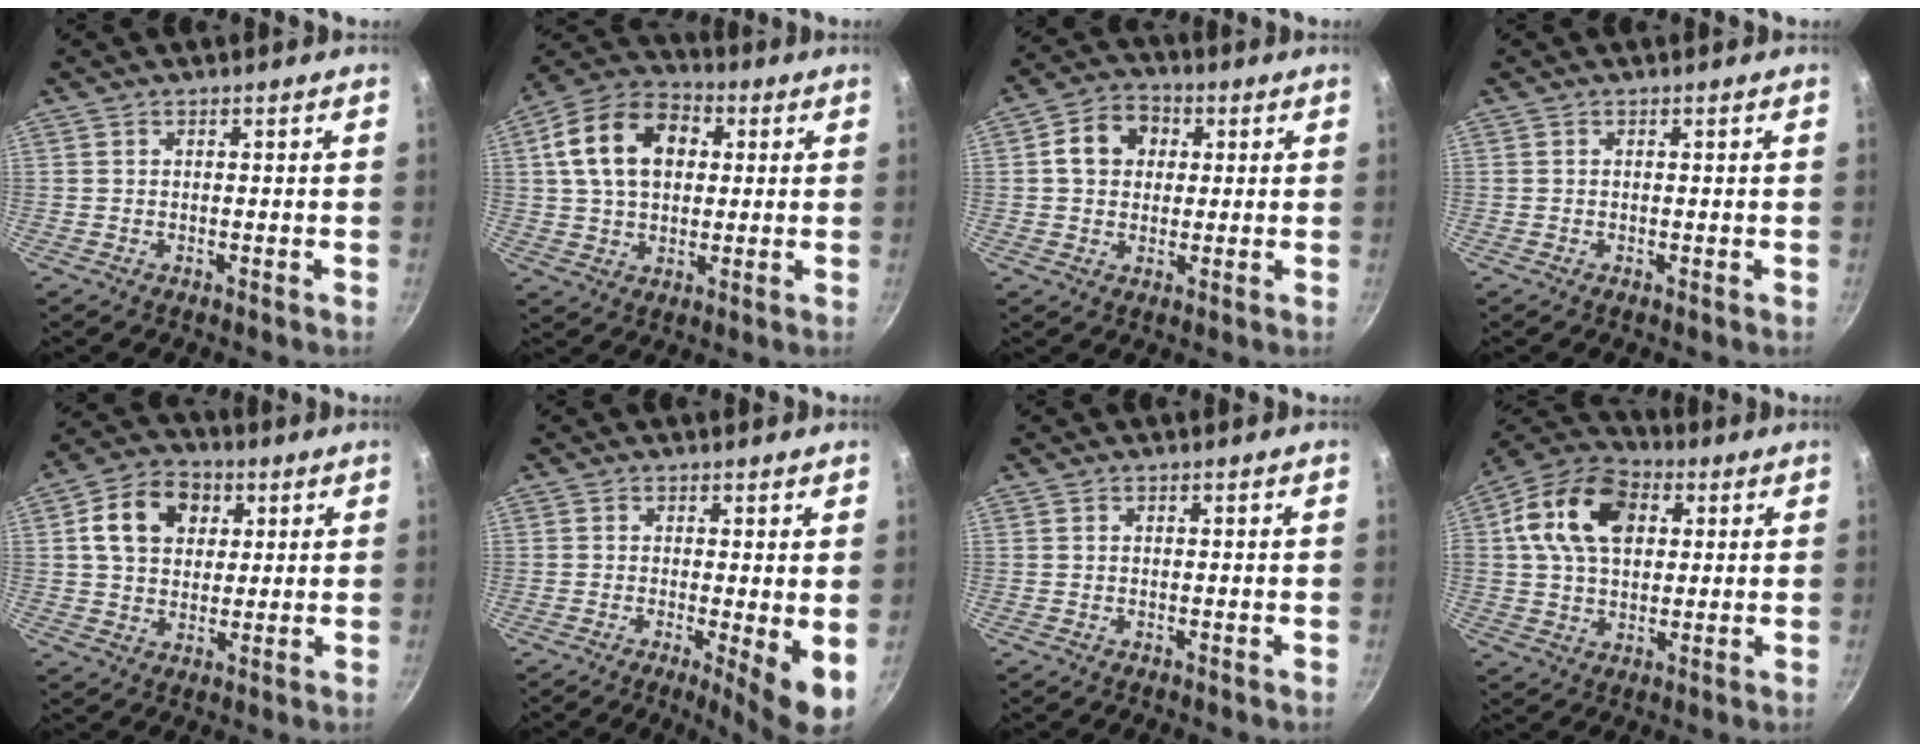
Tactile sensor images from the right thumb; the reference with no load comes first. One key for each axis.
{"total": 15.7, "fx": 3.5, "fy": 11.0, "fz": 10.6, "tx": -0.163, "ty": 0.020, "tz": 0.044}
{"total": 8.6, "fx": 1.8, "fy": 7.1, "fz": 4.6, "tx": -0.049, "ty": 0.014, "tz": 0.016}
{"total": 0.0}
{"total": 11.9, "fx": 3.5, "fy": 9.1, "fz": 6.8, "tx": -0.096, "ty": 0.007, "tz": 0.047}
{"total": 6.3, "fx": -0.5, "fy": 1.3, "fz": 6.1, "tx": -0.086, "ty": -0.015, "tz": -0.006}
{"total": 0.0}
{"total": 16.4, "fx": 4.1, "fy": 11.4, "fz": 11.1, "tx": -0.178, "ty": 0.014, "tz": 0.055}